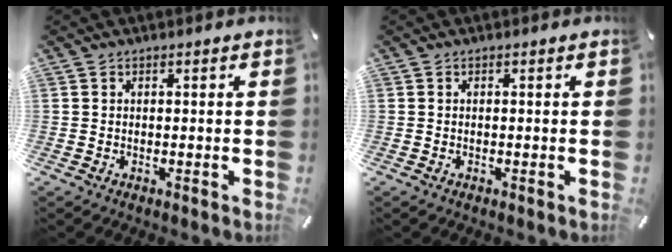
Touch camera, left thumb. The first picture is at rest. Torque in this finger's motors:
{"motor_torque": [0.00, -0.03, -0.06, -0.02, 0.00]}